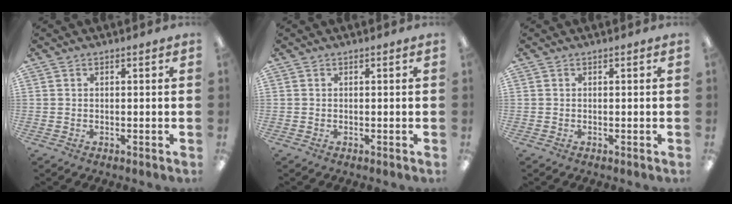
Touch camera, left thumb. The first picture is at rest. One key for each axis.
{"total": 0.0}
{"total": 0.0}